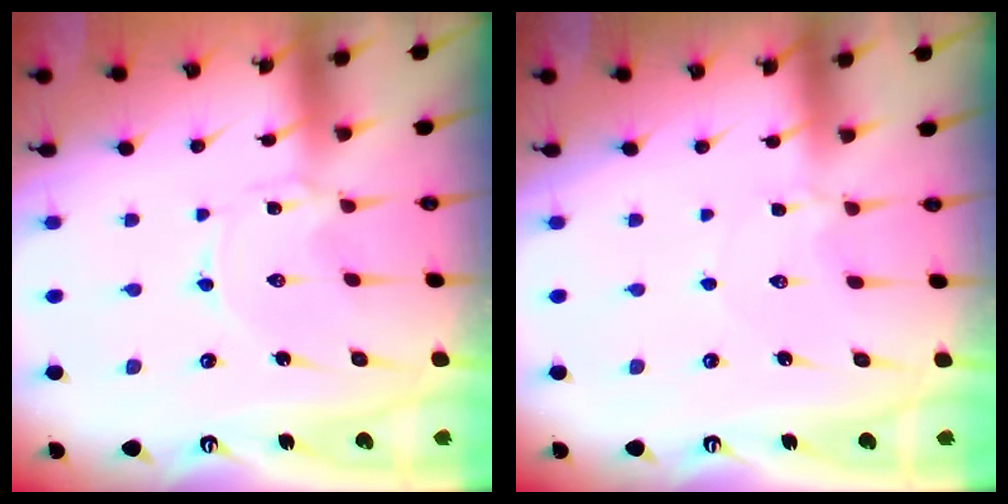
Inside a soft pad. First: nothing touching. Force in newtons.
{"total": 2.2, "press": 2.1, "slide": 0.3}